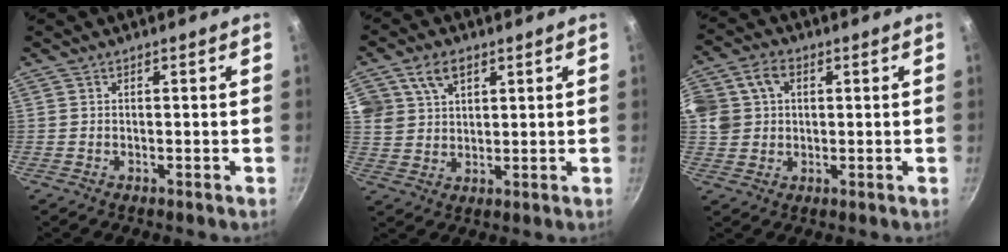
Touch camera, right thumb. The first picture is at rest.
{"total": 7.0, "force": [3.6, 4.7, 3.7], "torque": [-0.054, -0.006, 0.070]}
{"total": 8.8, "force": [1.9, 7.4, 4.3], "torque": [-0.093, 0.013, 0.033]}